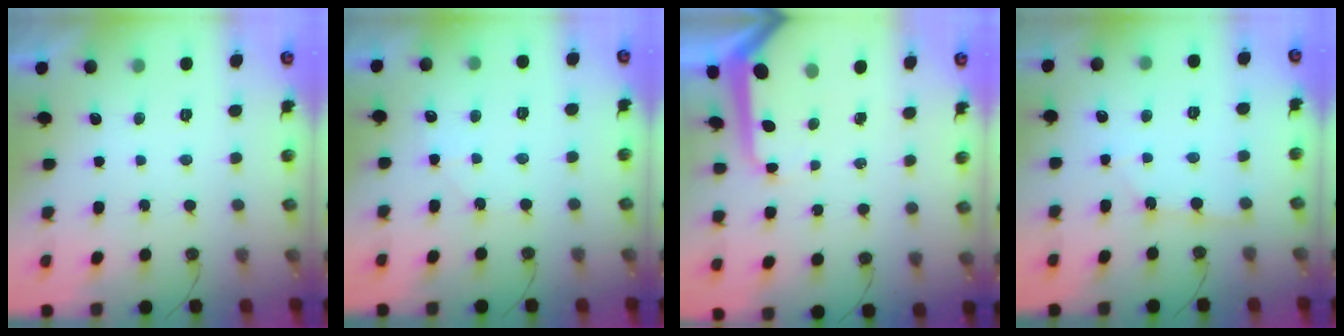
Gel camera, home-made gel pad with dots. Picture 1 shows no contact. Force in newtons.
{"total": 5.8, "press": 5.8, "slide": 0.6}
{"total": 9.5, "press": 9.4, "slide": 0.9}
{"total": 1.3, "press": 1.3, "slide": 0.2}